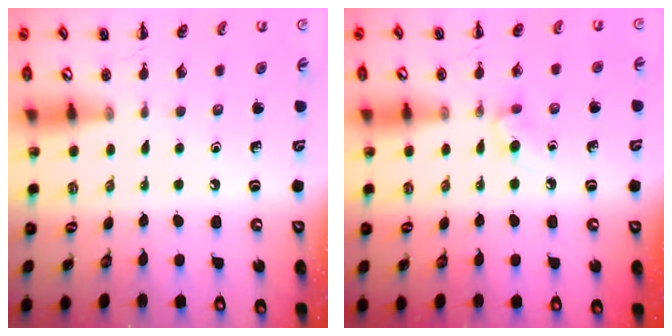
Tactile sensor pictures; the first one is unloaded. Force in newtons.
{"total": 2.9, "press": 2.7, "slide": 1.2}